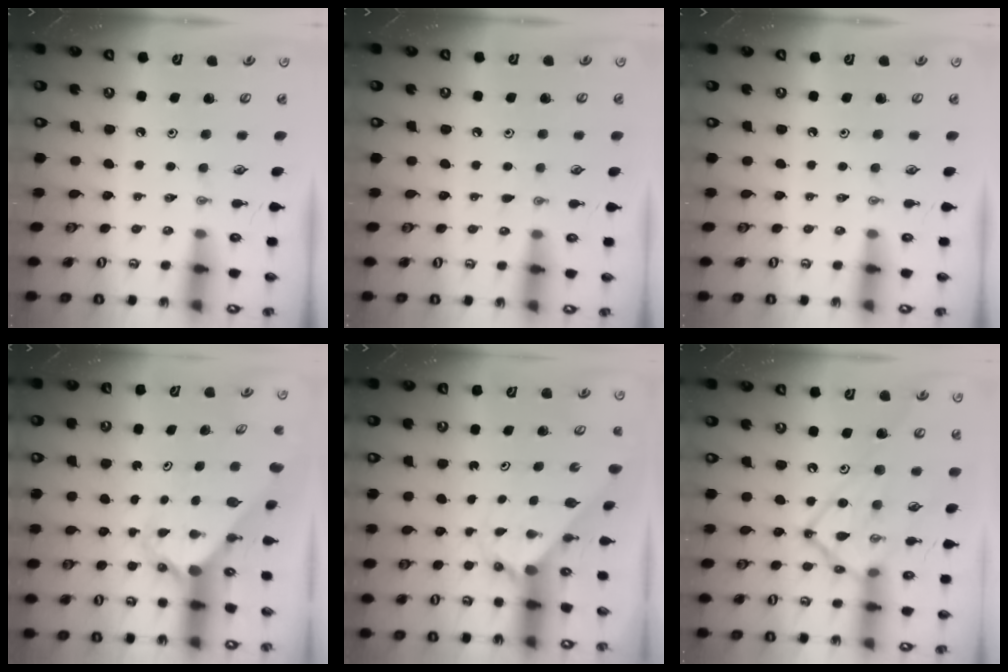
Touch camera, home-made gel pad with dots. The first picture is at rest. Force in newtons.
{"total": 2.7, "press": 2.7, "slide": 0.4}
{"total": 0.0}
{"total": 2.8, "press": 2.8, "slide": 0.1}
{"total": 2.0, "press": 2.0, "slide": 0.2}
{"total": 17.7, "press": 17.6, "slide": 2.2}